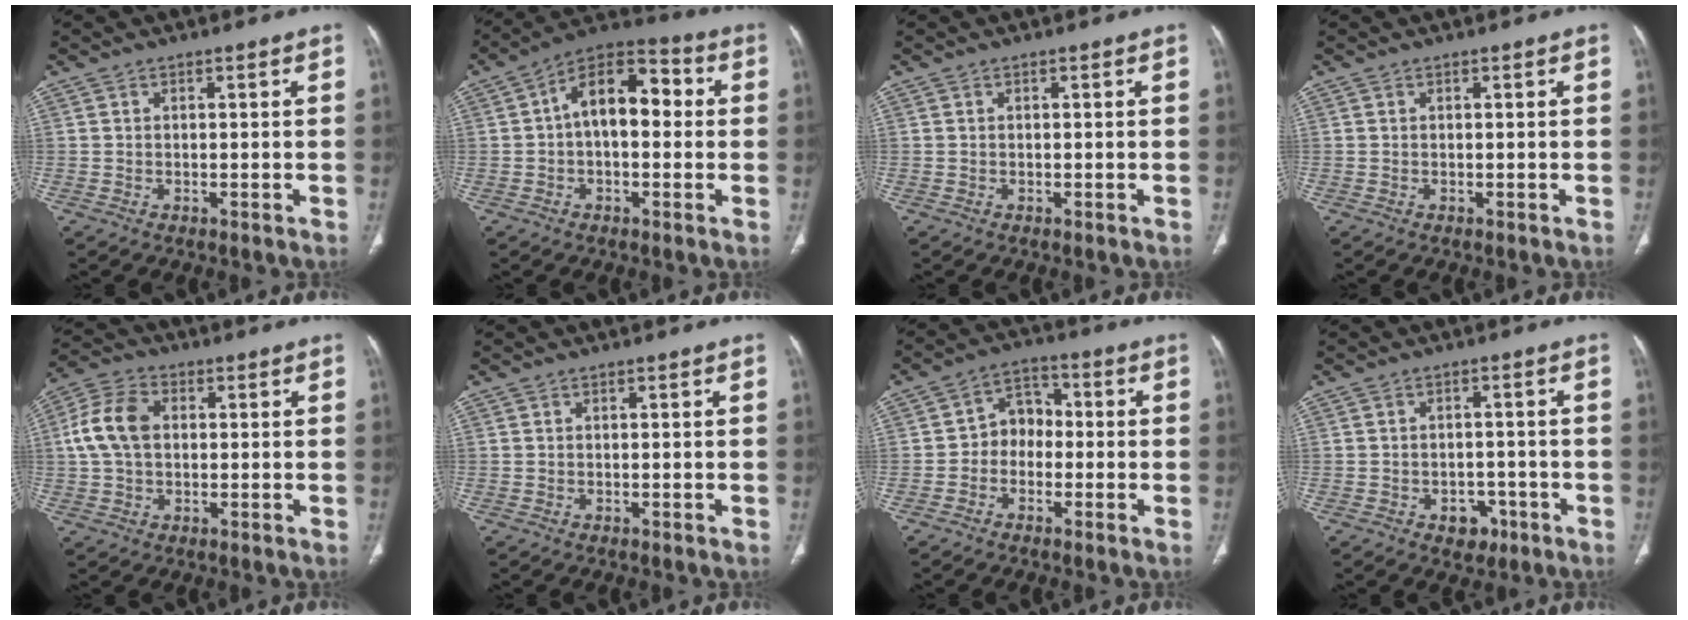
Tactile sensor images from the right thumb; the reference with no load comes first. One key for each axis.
{"total": 12.8, "fx": 1.2, "fy": 7.4, "fz": 10.5, "tx": -0.144, "ty": 0.041, "tz": 0.006}
{"total": 0.0}
{"total": 0.0}
{"total": 9.6, "fx": 1.1, "fy": 6.5, "fz": 6.9, "tx": -0.143, "ty": 0.021, "tz": 0.018}
{"total": 0.0}
{"total": 6.1, "fx": -1.1, "fy": 5.0, "fz": 3.4, "tx": -0.027, "ty": 0.030, "tz": -0.035}
{"total": 4.3, "fx": -2.2, "fy": 3.2, "fz": 1.9, "tx": -0.003, "ty": 0.016, "tz": -0.023}